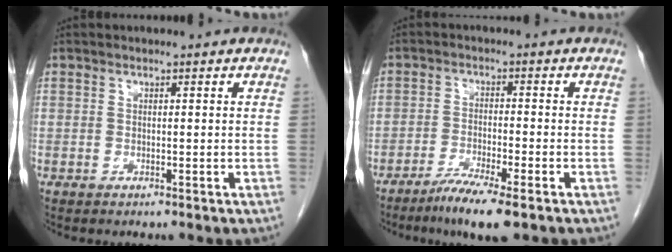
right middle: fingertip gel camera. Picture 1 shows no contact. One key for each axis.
{"total": 6.4, "fx": -4.4, "fy": 0.0, "fz": 4.6, "tx": -0.083, "ty": -0.016, "tz": -0.079}